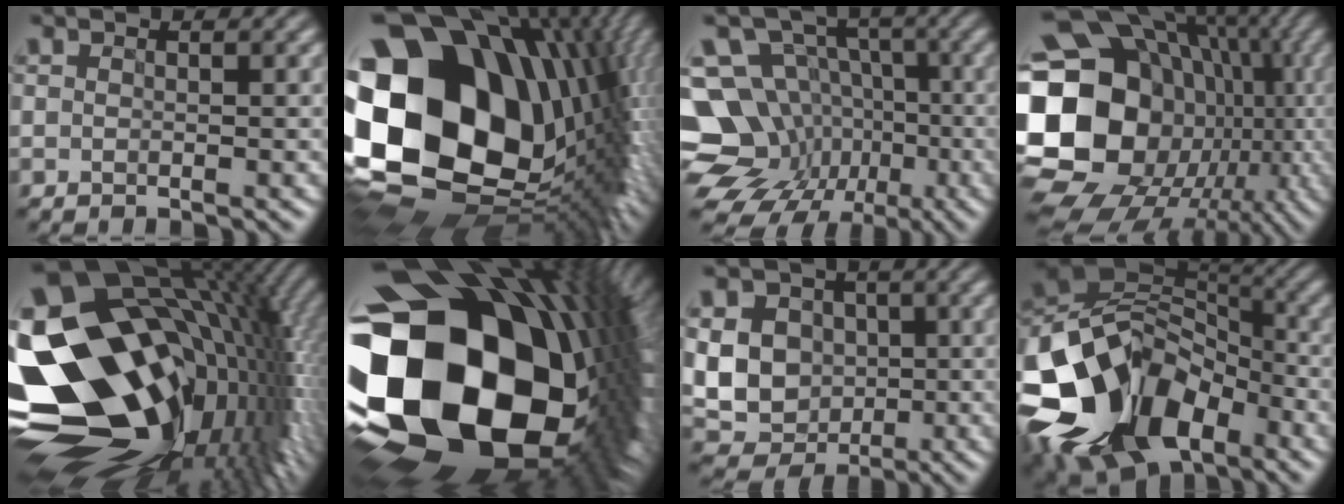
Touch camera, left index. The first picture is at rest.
{"total": 22.2, "force": [2.9, 15.9, 15.3], "torque": [-0.335, -0.024, 0.086]}
{"total": 16.3, "force": [-4.8, 14.2, 6.4], "torque": [-0.149, -0.014, -0.082]}
{"total": 22.7, "force": [-1.3, 19.3, 11.9], "torque": [-0.249, 0.025, -0.041]}
{"total": 22.1, "force": [-0.5, 15.0, 16.2], "torque": [-0.292, -0.013, -0.006]}
{"total": 22.6, "force": [-1.4, 15.5, 16.3], "torque": [-0.308, -0.083, 0.006]}
{"total": 10.9, "force": [1.0, 9.7, 5.0], "torque": [-0.099, 0.022, 0.001]}
{"total": 15.8, "force": [-6.6, 10.1, 10.2], "torque": [-0.219, 0.008, -0.127]}